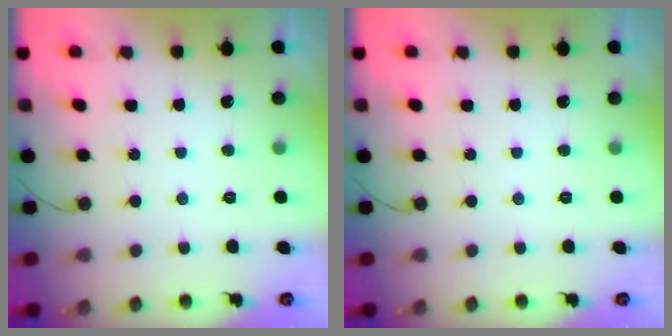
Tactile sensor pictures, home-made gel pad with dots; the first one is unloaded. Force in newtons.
{"total": 0.0}